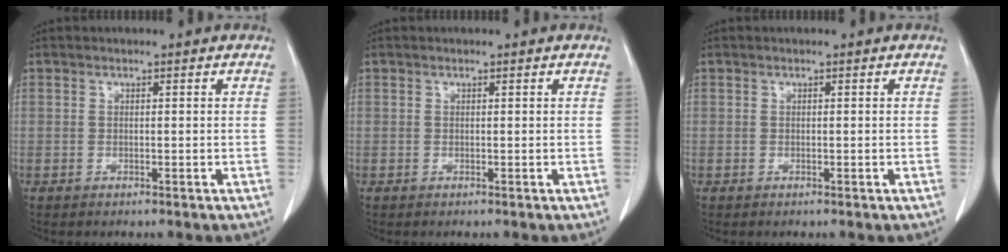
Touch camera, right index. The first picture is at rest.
{"total": 0.0}
{"total": 0.0}